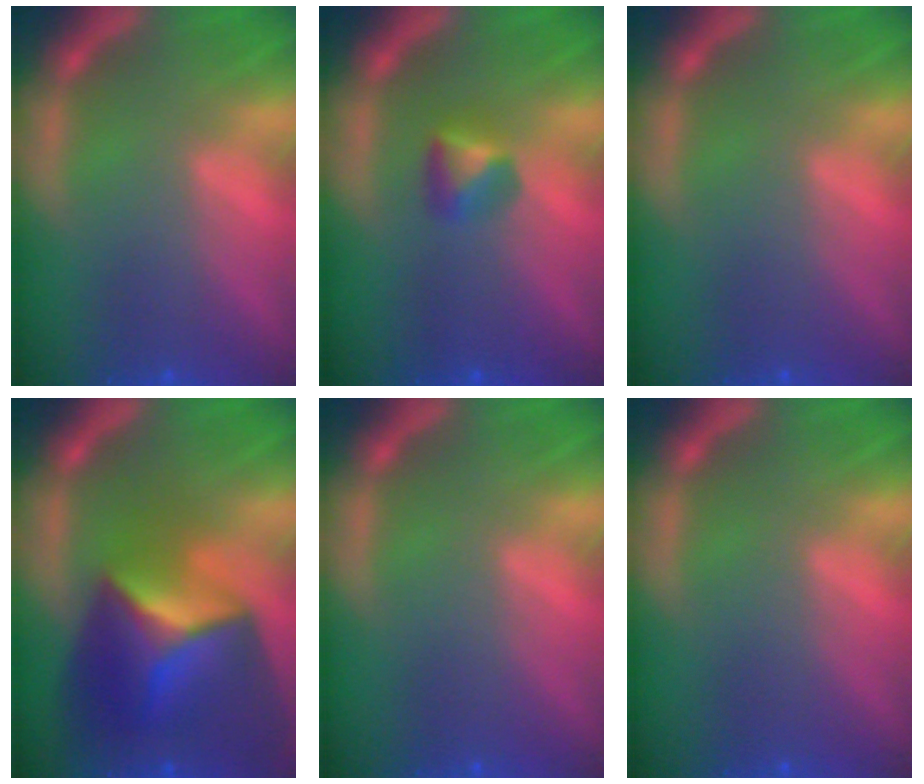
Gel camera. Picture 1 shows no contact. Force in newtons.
{"total": 1.9}
{"total": 0.0}
{"total": 9.4}
{"total": 0.0}
{"total": 0.0}